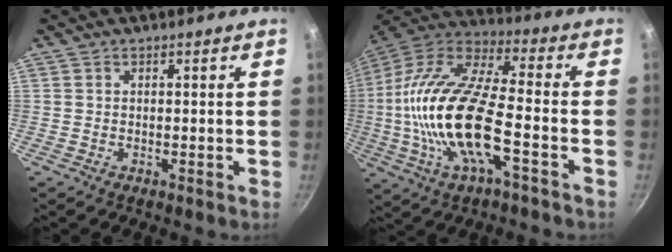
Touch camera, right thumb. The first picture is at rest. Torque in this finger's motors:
{"motor_torque": [-0.27, 2.36, 2.40, -0.38, 0.81]}